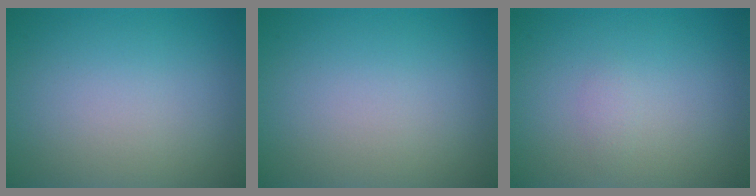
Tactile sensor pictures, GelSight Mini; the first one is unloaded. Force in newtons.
{"total": 0.0}
{"total": 0.7, "press": 0.7, "slide": 0.0}